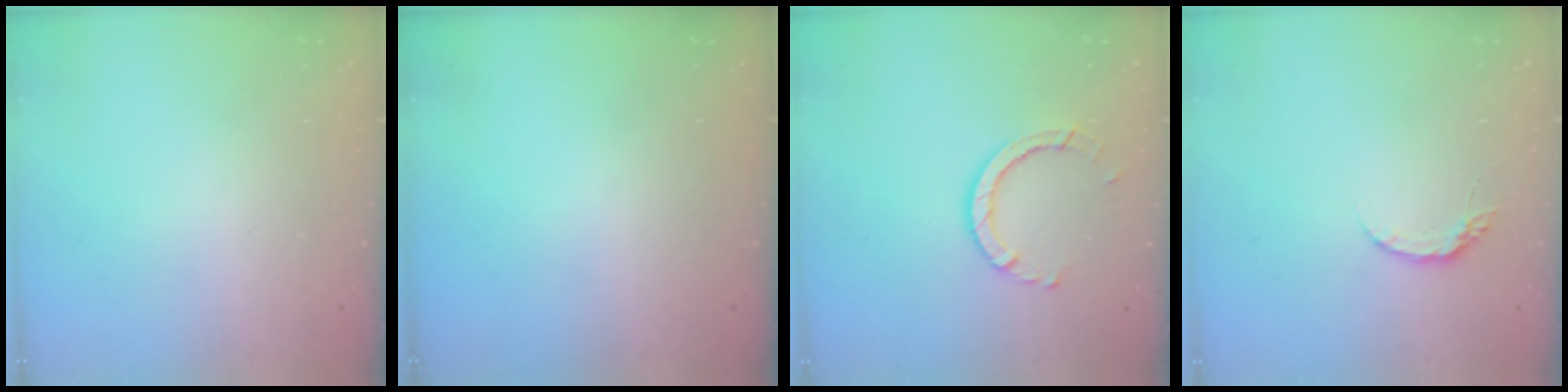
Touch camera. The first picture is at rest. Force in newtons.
{"total": 0.0}
{"total": 6.3, "press": 6.3, "slide": 0.3}
{"total": 4.9, "press": 4.8, "slide": 0.7}